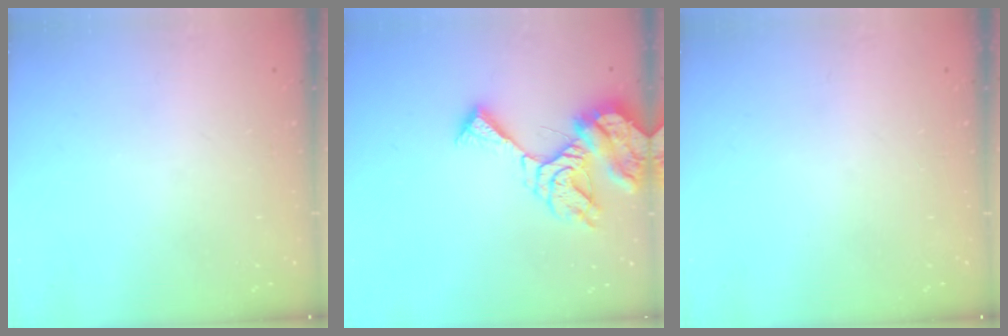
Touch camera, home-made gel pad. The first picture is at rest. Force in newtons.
{"total": 12.1, "press": 12.0, "slide": 1.4}
{"total": 0.0}